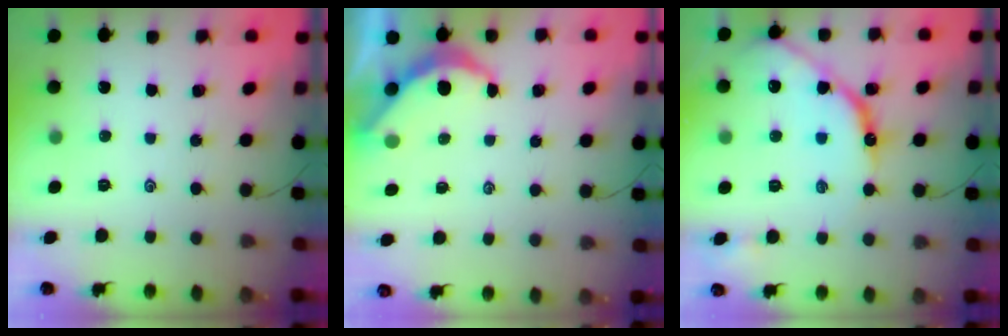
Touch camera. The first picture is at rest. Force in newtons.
{"total": 5.9, "press": 5.9, "slide": 0.6}
{"total": 12.8, "press": 12.7, "slide": 1.1}